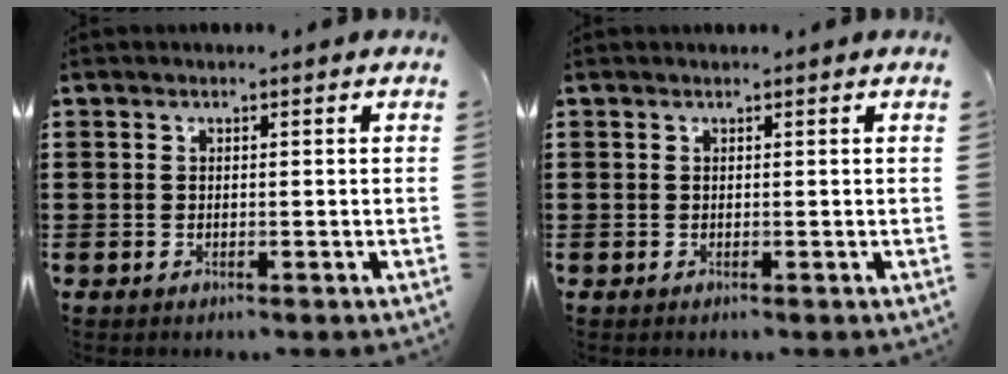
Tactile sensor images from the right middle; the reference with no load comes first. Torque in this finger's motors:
{"motor_torque": [-0.97, -1.17, -0.06, -0.01]}